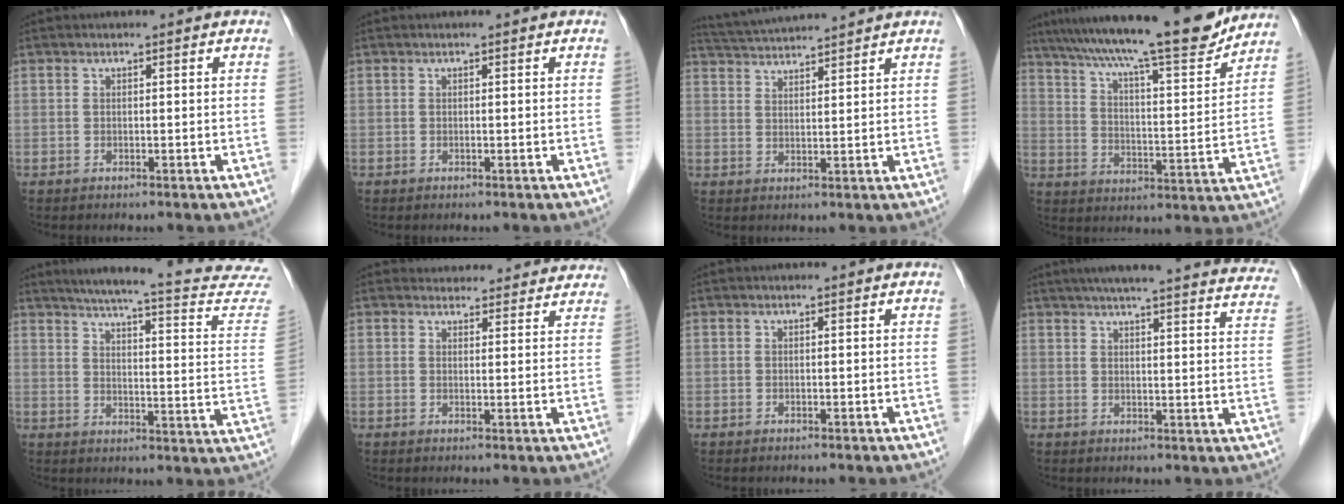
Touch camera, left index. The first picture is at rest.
{"total": 0.0}
{"total": 8.6, "force": [8.2, -1.1, 2.5], "torque": [-0.054, 0.026, 0.134]}
{"total": 20.3, "force": [17.4, 1.3, 10.4], "torque": [-0.173, 0.001, 0.261]}
{"total": 24.4, "force": [22.3, 1.0, 9.8], "torque": [-0.130, -0.070, 0.262]}
{"total": 12.2, "force": [11.6, 3.3, 1.7], "torque": [0.008, 0.011, 0.119]}
{"total": 0.0}
{"total": 29.0, "force": [26.2, 2.2, 12.2], "torque": [-0.181, -0.042, 0.303]}